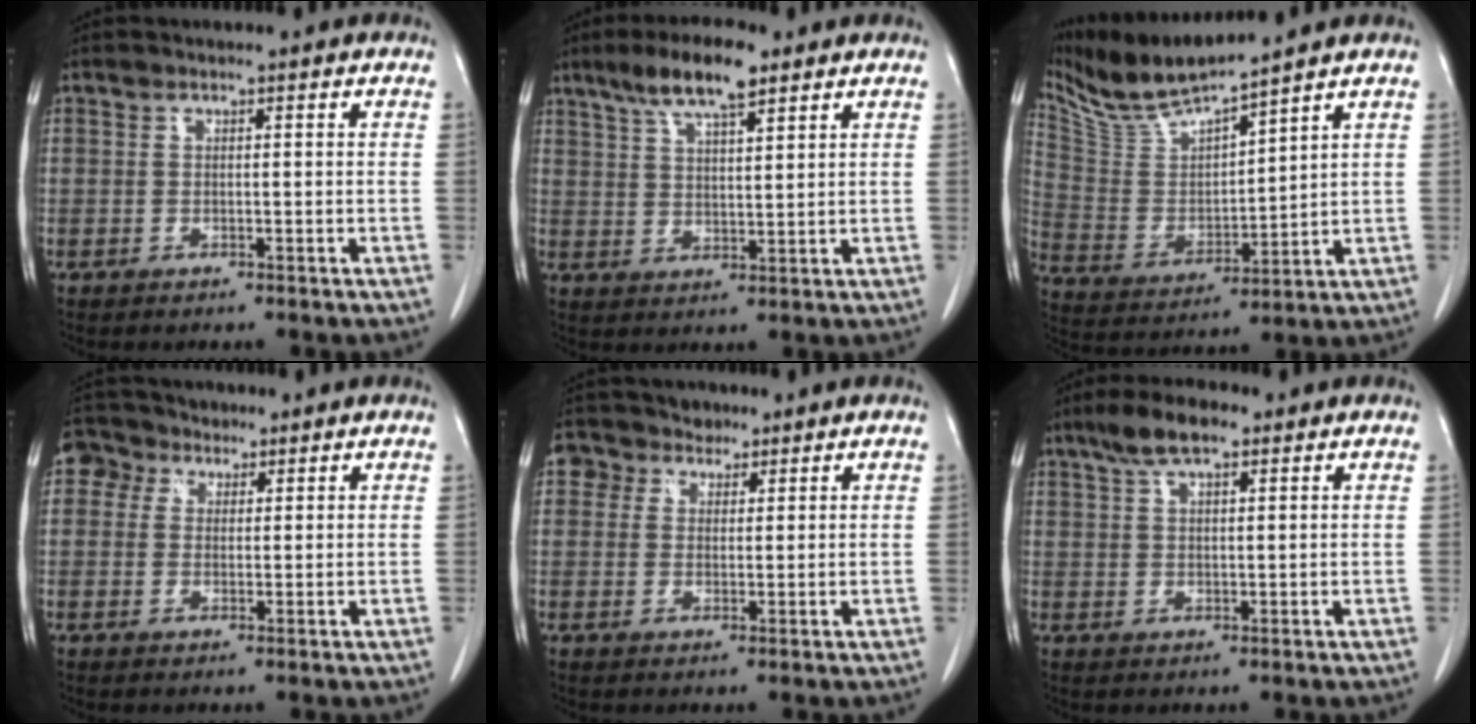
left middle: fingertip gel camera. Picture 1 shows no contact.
{"total": 8.6, "force": [5.9, 1.8, 6.0], "torque": [-0.114, 0.012, 0.105]}
{"total": 10.4, "force": [9.8, -0.4, 3.5], "torque": [-0.087, -0.007, 0.203]}
{"total": 4.6, "force": [2.3, 4.0, 0.8], "torque": [-0.019, 0.021, 0.042]}
{"total": 4.5, "force": [2.8, 3.5, 0.3], "torque": [-0.011, 0.022, 0.050]}
{"total": 5.9, "force": [3.9, 2.1, 3.9], "torque": [-0.079, 0.015, 0.070]}